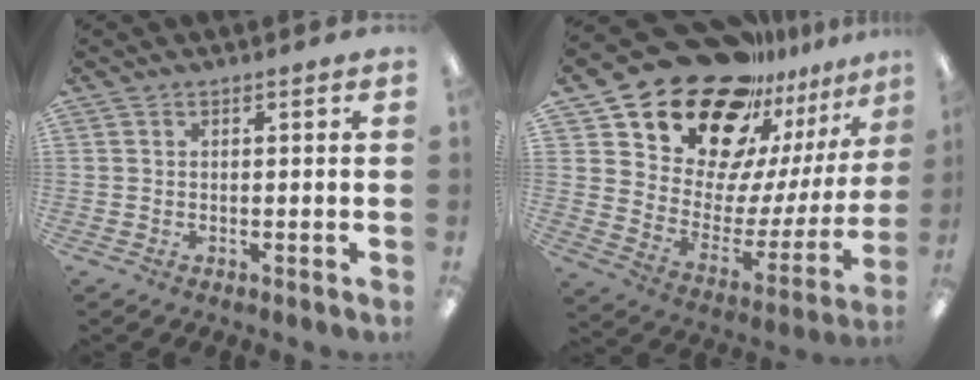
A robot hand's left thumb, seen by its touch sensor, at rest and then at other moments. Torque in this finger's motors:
{"motor_torque": [2.36, 2.36, 1.38, -1.39, 0.24]}